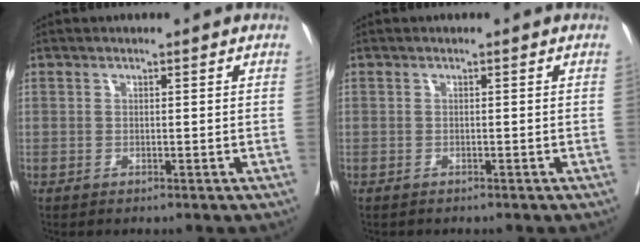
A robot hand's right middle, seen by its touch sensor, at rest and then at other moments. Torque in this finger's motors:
{"motor_torque": [0.00, -0.19, -0.10, 0.00]}